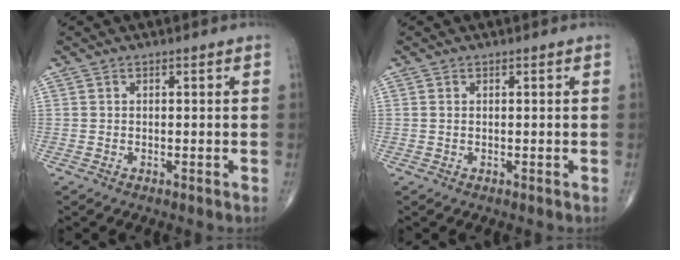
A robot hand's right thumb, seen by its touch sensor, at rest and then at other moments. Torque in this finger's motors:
{"motor_torque": [-0.27, 0.03, 0.21, 0.17, 0.01]}